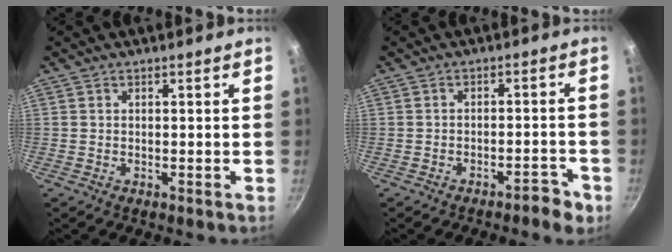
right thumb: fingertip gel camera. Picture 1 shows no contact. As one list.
[{"total": 3.9, "force": [-2.7, 1.3, 2.5], "torque": [-0.030, 0.026, -0.037]}]